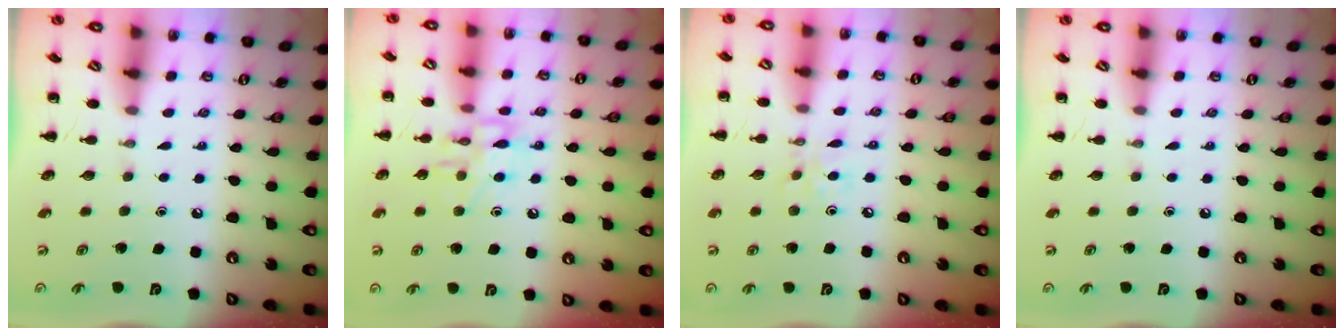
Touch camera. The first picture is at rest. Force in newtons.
{"total": 10.6, "press": 10.6, "slide": 0.6}
{"total": 4.2, "press": 4.0, "slide": 1.4}
{"total": 0.0}